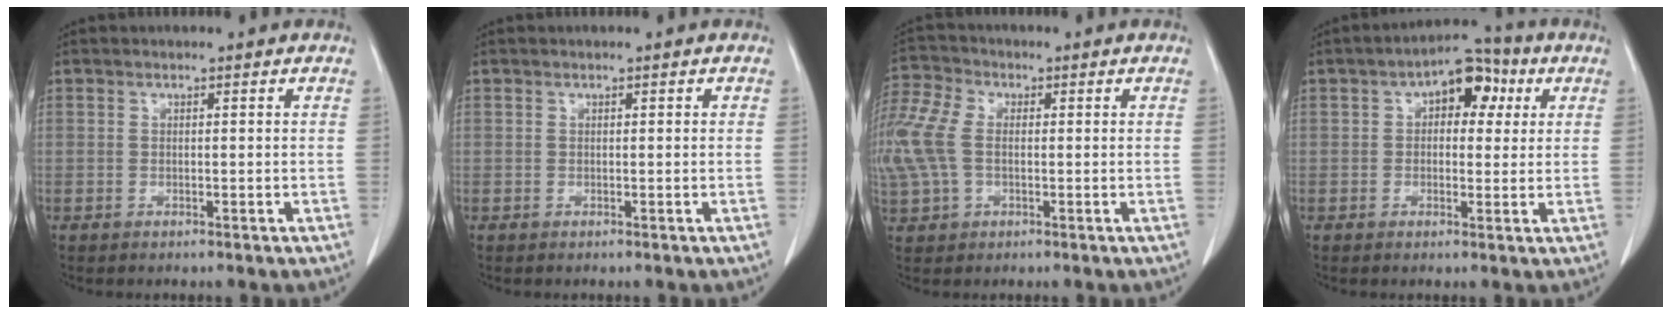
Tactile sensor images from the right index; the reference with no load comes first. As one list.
[{"total": 0.0}, {"total": 14.2, "force": [0.1, 9.2, 10.8], "torque": [-0.312, 0.030, 0.003]}, {"total": 7.6, "force": [2.5, 4.1, 5.8], "torque": [-0.076, 0.032, 0.031]}]